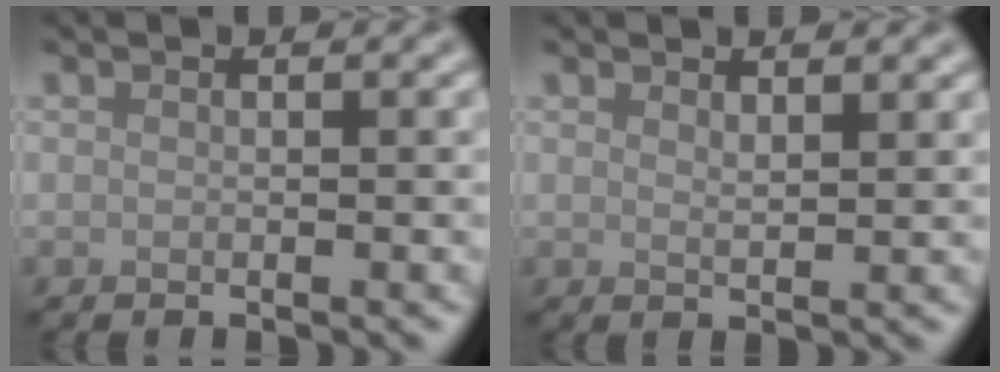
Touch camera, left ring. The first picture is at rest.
{"total": 1.2, "force": [1.0, 0.2, 0.6], "torque": [-0.011, -0.002, 0.018]}